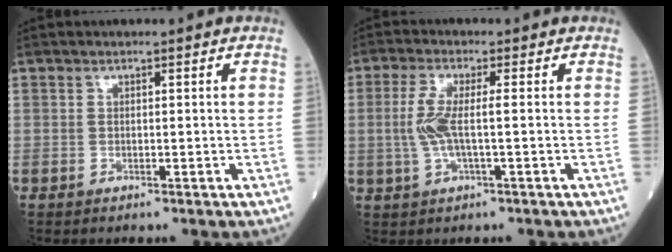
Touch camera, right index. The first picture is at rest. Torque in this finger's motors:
{"motor_torque": [1.13, 0.06, 0.60, 0.20]}